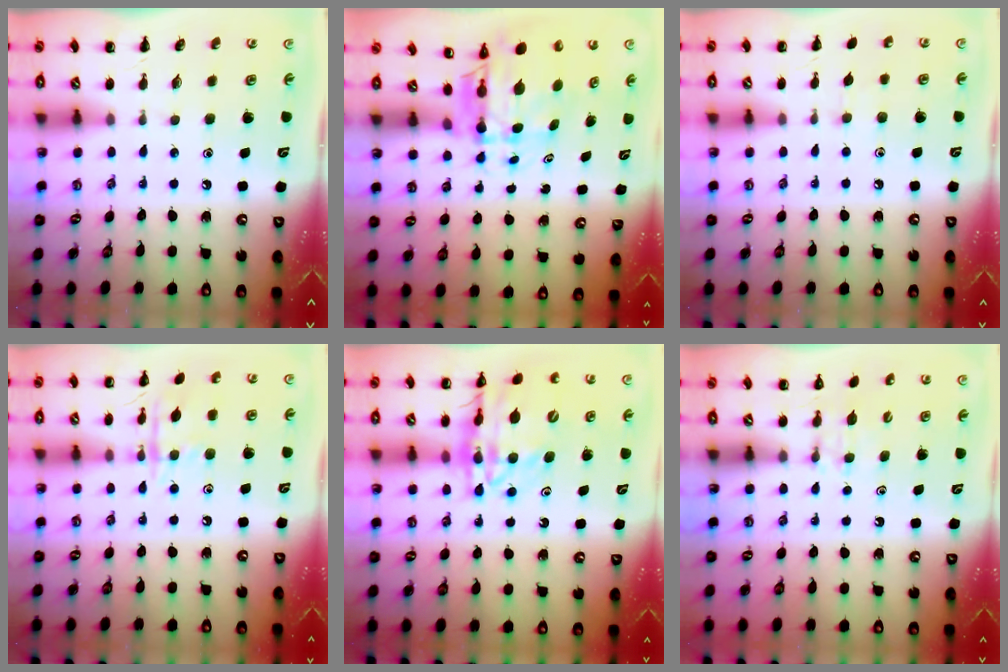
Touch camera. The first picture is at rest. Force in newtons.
{"total": 6.3, "press": 6.0, "slide": 1.9}
{"total": 4.4, "press": 4.0, "slide": 1.7}
{"total": 10.7, "press": 10.7, "slide": 0.6}
{"total": 18.3, "press": 17.9, "slide": 3.8}
{"total": 4.0, "press": 3.8, "slide": 1.4}